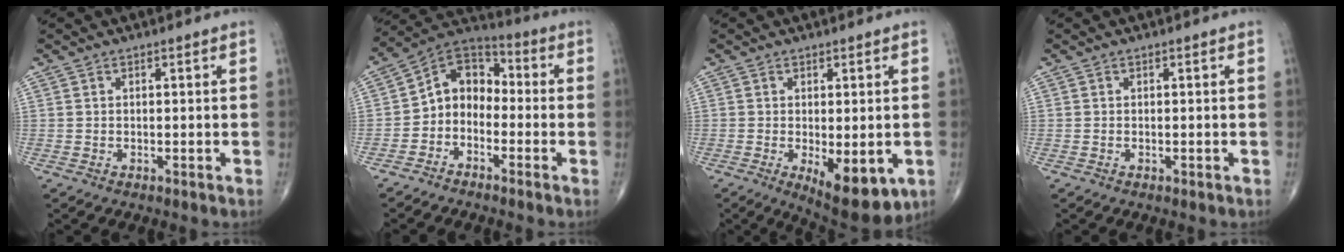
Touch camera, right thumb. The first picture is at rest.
{"total": 9.2, "force": [-2.3, 7.1, 5.3], "torque": [-0.060, 0.053, -0.063]}
{"total": 10.7, "force": [-3.2, 4.4, 9.2], "torque": [-0.120, -0.021, -0.037]}
{"total": 0.0}